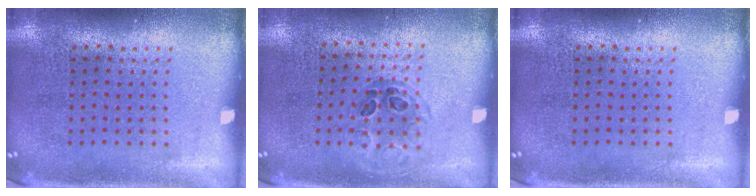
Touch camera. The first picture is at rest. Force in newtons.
{"total": 1.0, "press": 0.7, "slide": 0.6}
{"total": 0.0}